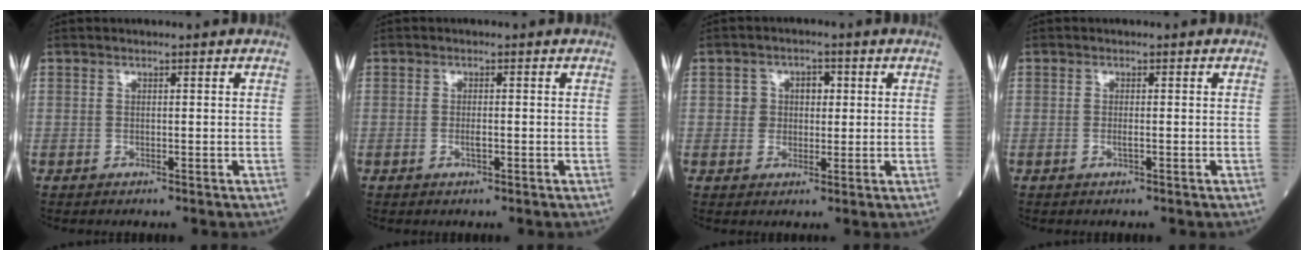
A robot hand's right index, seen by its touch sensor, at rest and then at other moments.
{"total": 1.3, "force": [-0.4, 0.4, 1.2], "torque": [-0.026, -0.001, -0.008]}
{"total": 3.9, "force": [0.7, 3.2, 2.2], "torque": [-0.025, 0.013, 0.011]}
{"total": 0.9, "force": [-0.3, 0.1, 0.8], "torque": [-0.020, -0.002, -0.005]}